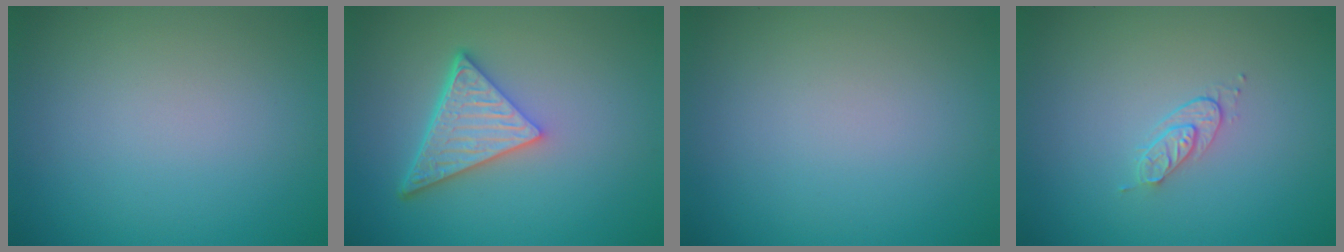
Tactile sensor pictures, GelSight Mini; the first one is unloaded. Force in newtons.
{"total": 5.5, "press": 4.1, "slide": 3.7}
{"total": 0.0}
{"total": 1.5, "press": 0.8, "slide": 1.3}